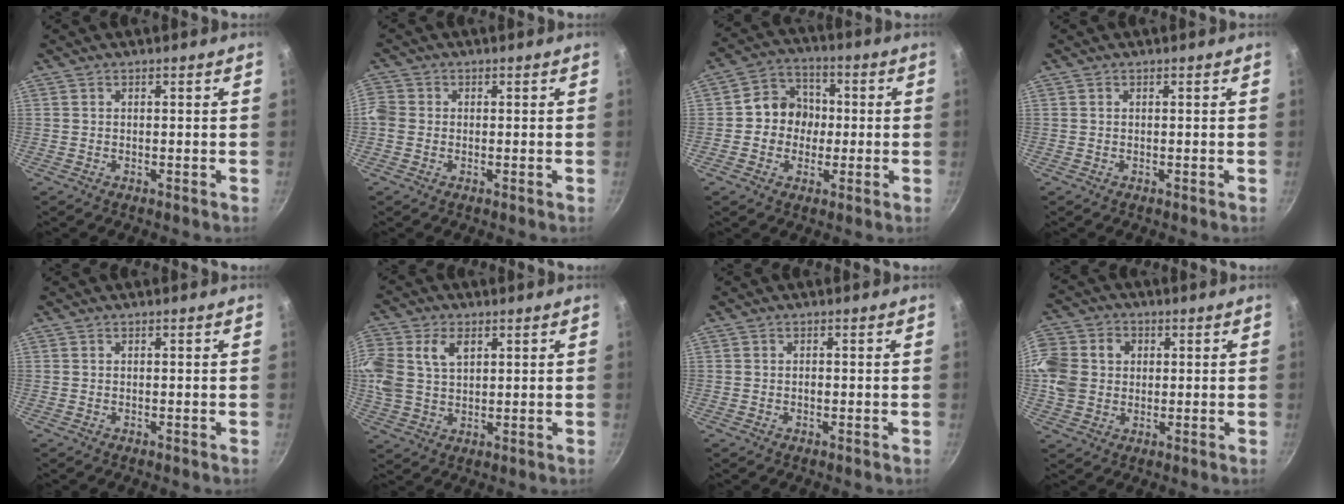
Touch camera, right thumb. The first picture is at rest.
{"total": 3.7, "force": [-0.3, 3.3, 1.8], "torque": [-0.038, 0.008, -0.010]}
{"total": 9.6, "force": [-0.4, 8.4, 4.8], "torque": [-0.036, 0.026, -0.020]}
{"total": 0.0}
{"total": 0.0}
{"total": 14.3, "force": [4.5, 9.6, 9.6], "torque": [-0.237, 0.011, 0.087]}
{"total": 0.8, "force": [-0.1, 0.5, 0.6], "torque": [-0.008, 0.000, -0.003]}
{"total": 17.0, "force": [2.4, 14.1, 9.2], "torque": [-0.229, 0.037, 0.048]}